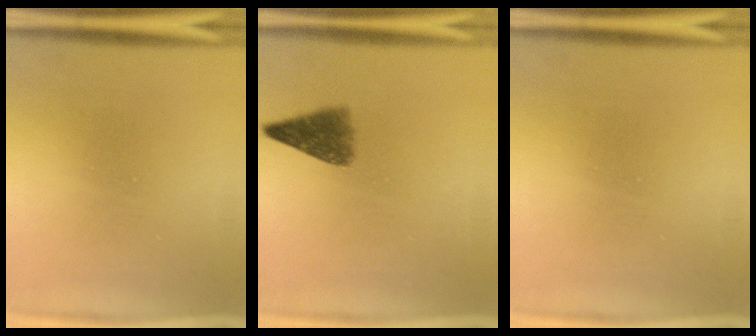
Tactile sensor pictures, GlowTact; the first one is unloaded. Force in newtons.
{"total": 5.3}
{"total": 0.0}